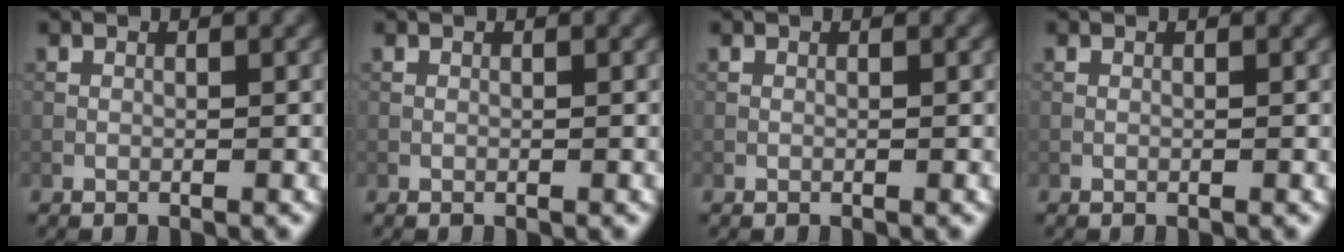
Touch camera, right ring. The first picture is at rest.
{"total": 0.0}
{"total": 0.0}
{"total": 0.0}